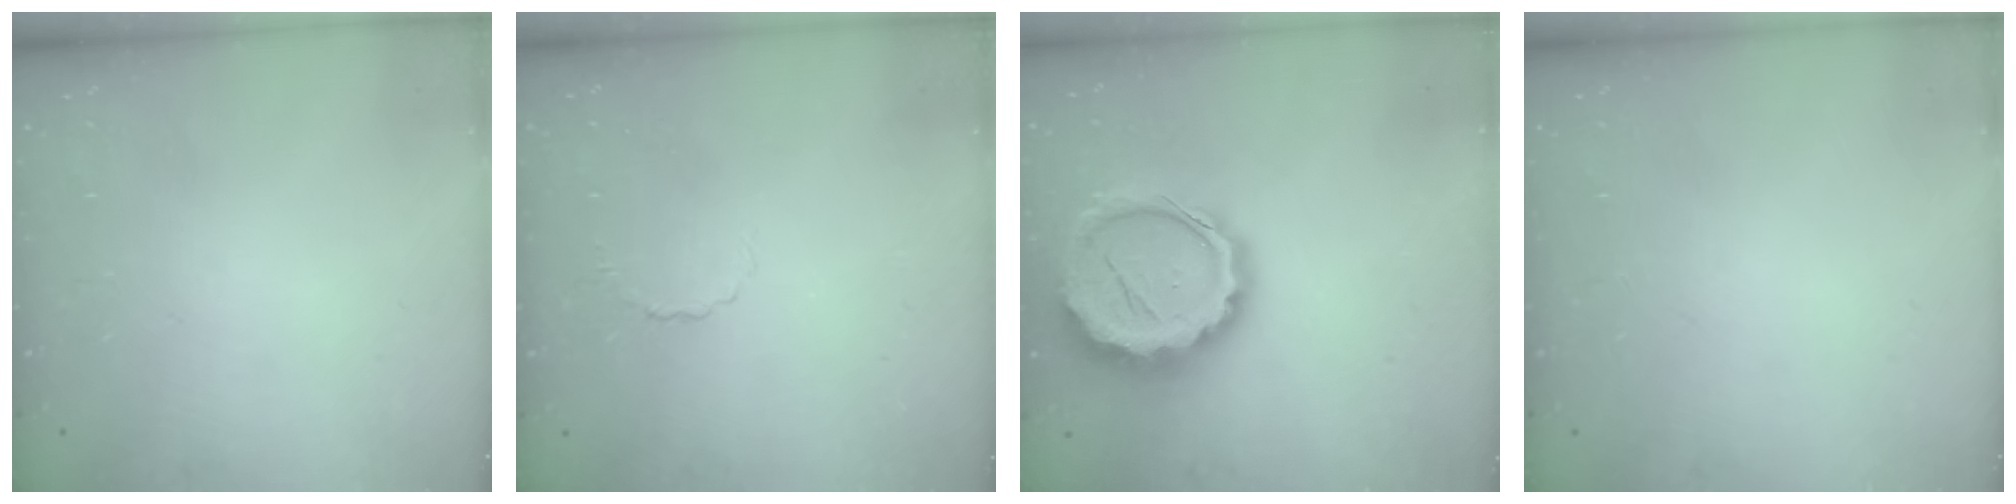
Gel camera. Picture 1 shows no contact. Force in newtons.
{"total": 2.6, "press": 2.4, "slide": 1.0}
{"total": 19.4, "press": 19.0, "slide": 4.2}
{"total": 0.0}